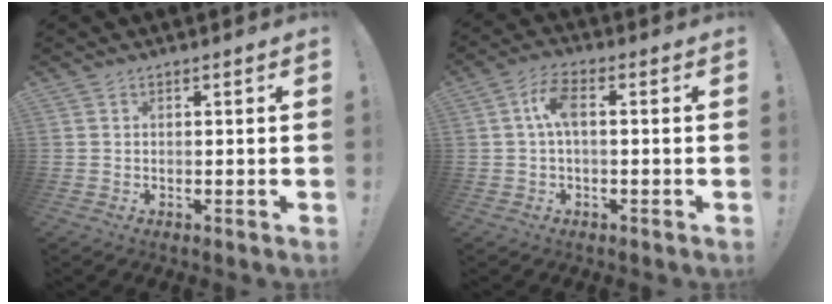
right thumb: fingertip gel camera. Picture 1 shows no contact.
{"total": 6.9, "force": [0.4, 2.8, 6.3], "torque": [-0.126, 0.013, 0.009]}